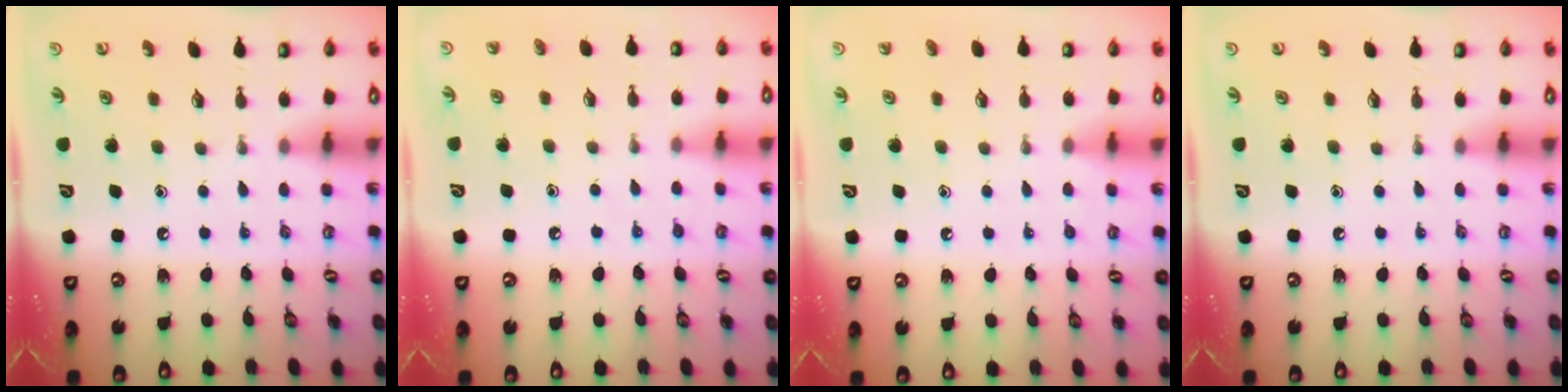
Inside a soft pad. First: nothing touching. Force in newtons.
{"total": 3.7, "press": 3.7, "slide": 0.4}
{"total": 2.6, "press": 2.6, "slide": 0.3}
{"total": 0.0}